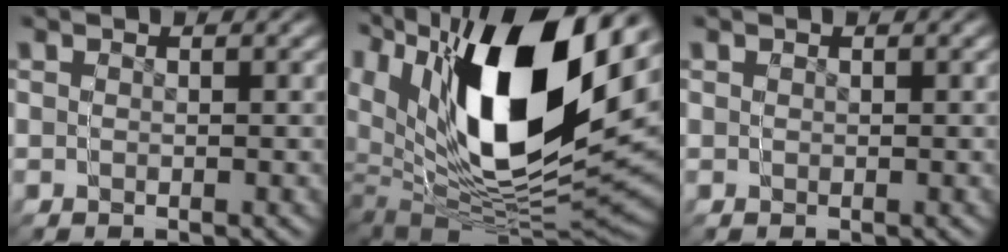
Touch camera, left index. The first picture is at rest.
{"total": 17.7, "force": [3.1, 11.0, 13.5], "torque": [-0.249, 0.012, 0.048]}
{"total": 0.7, "force": [0.3, 0.6, 0.4], "torque": [-0.005, -0.001, 0.006]}